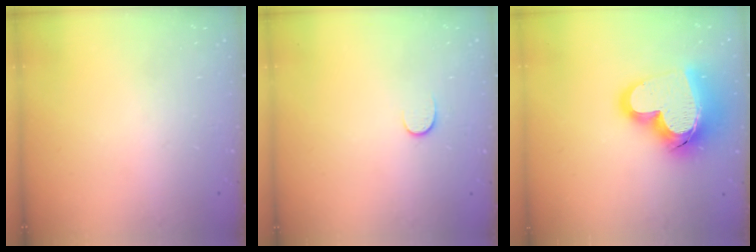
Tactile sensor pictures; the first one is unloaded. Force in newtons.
{"total": 4.4, "press": 4.3, "slide": 0.7}
{"total": 23.0, "press": 22.9, "slide": 2.3}